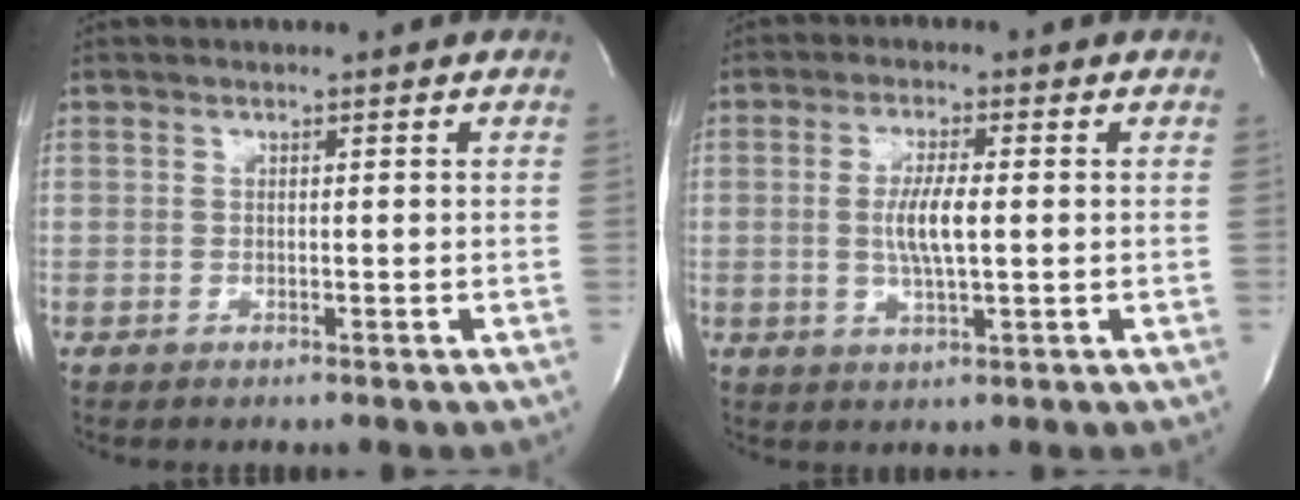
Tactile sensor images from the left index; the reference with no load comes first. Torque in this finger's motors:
{"motor_torque": [0.67, 0.06, 0.17, 0.05]}